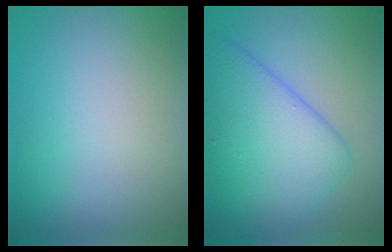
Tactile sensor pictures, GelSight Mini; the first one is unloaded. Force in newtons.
{"total": 7.5, "press": 7.5, "slide": 0.3}